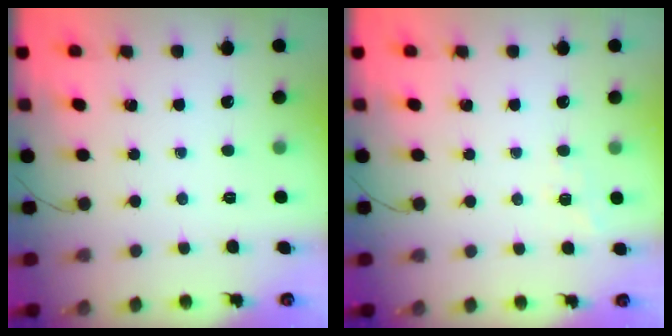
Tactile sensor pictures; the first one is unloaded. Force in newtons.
{"total": 2.7, "press": 2.2, "slide": 1.6}